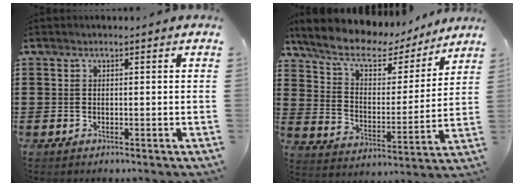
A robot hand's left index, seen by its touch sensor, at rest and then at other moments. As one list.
[{"total": 9.1, "force": [7.2, 3.5, 4.4], "torque": [-0.115, -0.029, 0.123]}]